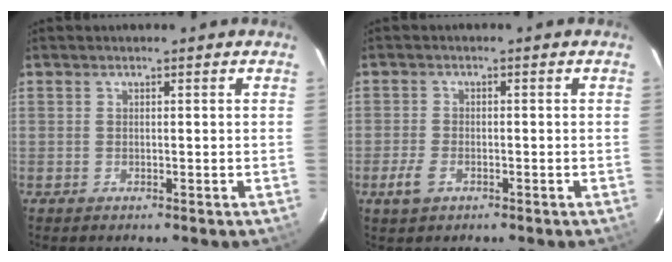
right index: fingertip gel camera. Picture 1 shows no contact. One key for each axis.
{"total": 3.7, "fx": -1.9, "fy": 2.1, "fz": 2.4, "tx": -0.063, "ty": -0.002, "tz": -0.037}